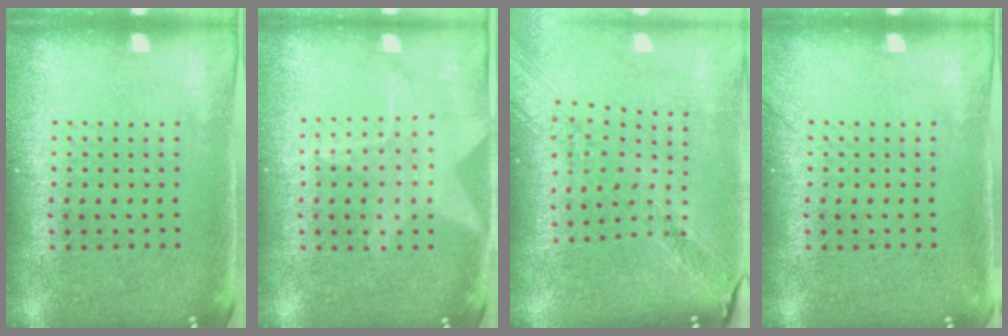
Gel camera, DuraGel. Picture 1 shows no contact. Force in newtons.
{"total": 0.5, "press": 0.5, "slide": 0.0}
{"total": 1.3, "press": 1.3, "slide": 0.4}
{"total": 0.7, "press": 0.7, "slide": 0.1}